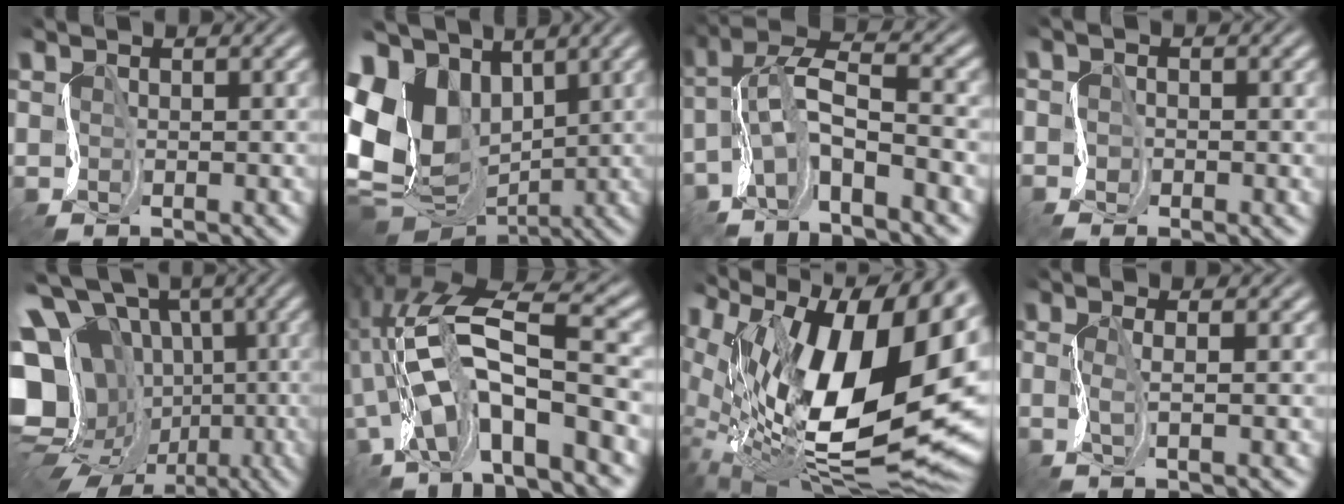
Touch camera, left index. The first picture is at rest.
{"total": 13.1, "force": [-0.7, 10.3, 8.1], "torque": [-0.183, -0.034, 0.020]}
{"total": 5.6, "force": [-3.5, 0.6, 4.3], "torque": [-0.072, -0.004, -0.072]}
{"total": 1.7, "force": [-1.1, 1.0, 0.8], "torque": [0.005, 0.002, -0.032]}
{"total": 18.2, "force": [-3.4, 15.0, 9.7], "torque": [-0.174, 0.016, -0.074]}
{"total": 9.8, "force": [-4.5, 2.8, 8.2], "torque": [-0.131, -0.004, -0.084]}
{"total": 17.3, "force": [2.4, 8.9, 14.6], "torque": [-0.229, -0.009, 0.044]}
{"total": 2.0, "force": [-1.0, -0.3, 1.8], "torque": [-0.021, -0.014, -0.037]}